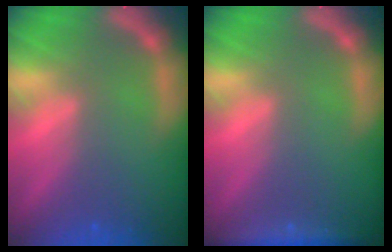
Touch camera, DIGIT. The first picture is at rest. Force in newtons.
{"total": 3.5}